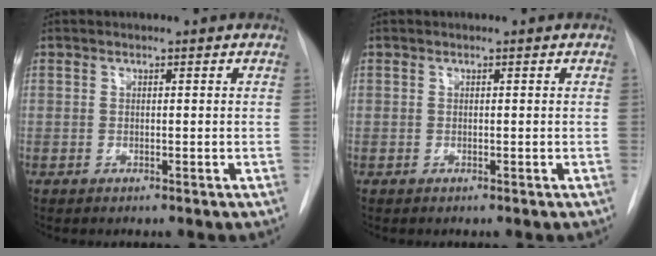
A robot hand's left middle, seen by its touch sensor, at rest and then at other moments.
{"total": 0.0}